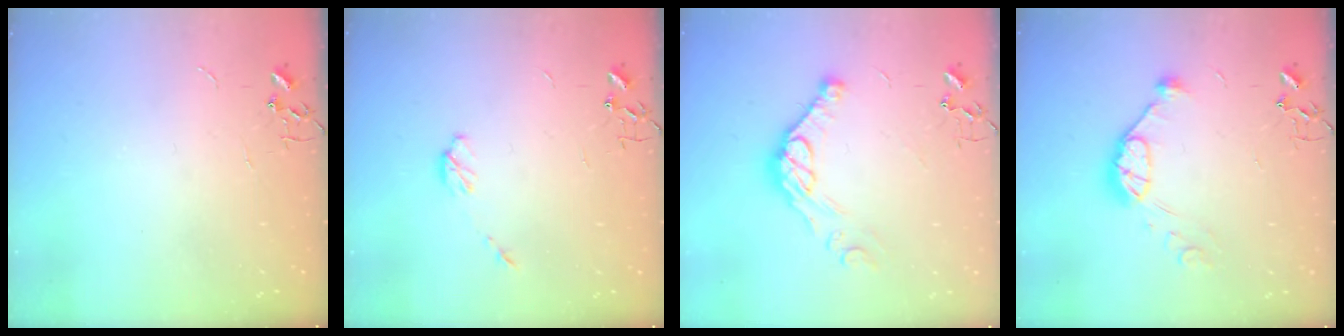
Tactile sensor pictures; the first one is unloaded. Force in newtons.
{"total": 4.7, "press": 4.6, "slide": 0.7}
{"total": 12.2, "press": 12.1, "slide": 0.9}
{"total": 11.1, "press": 11.0, "slide": 0.6}